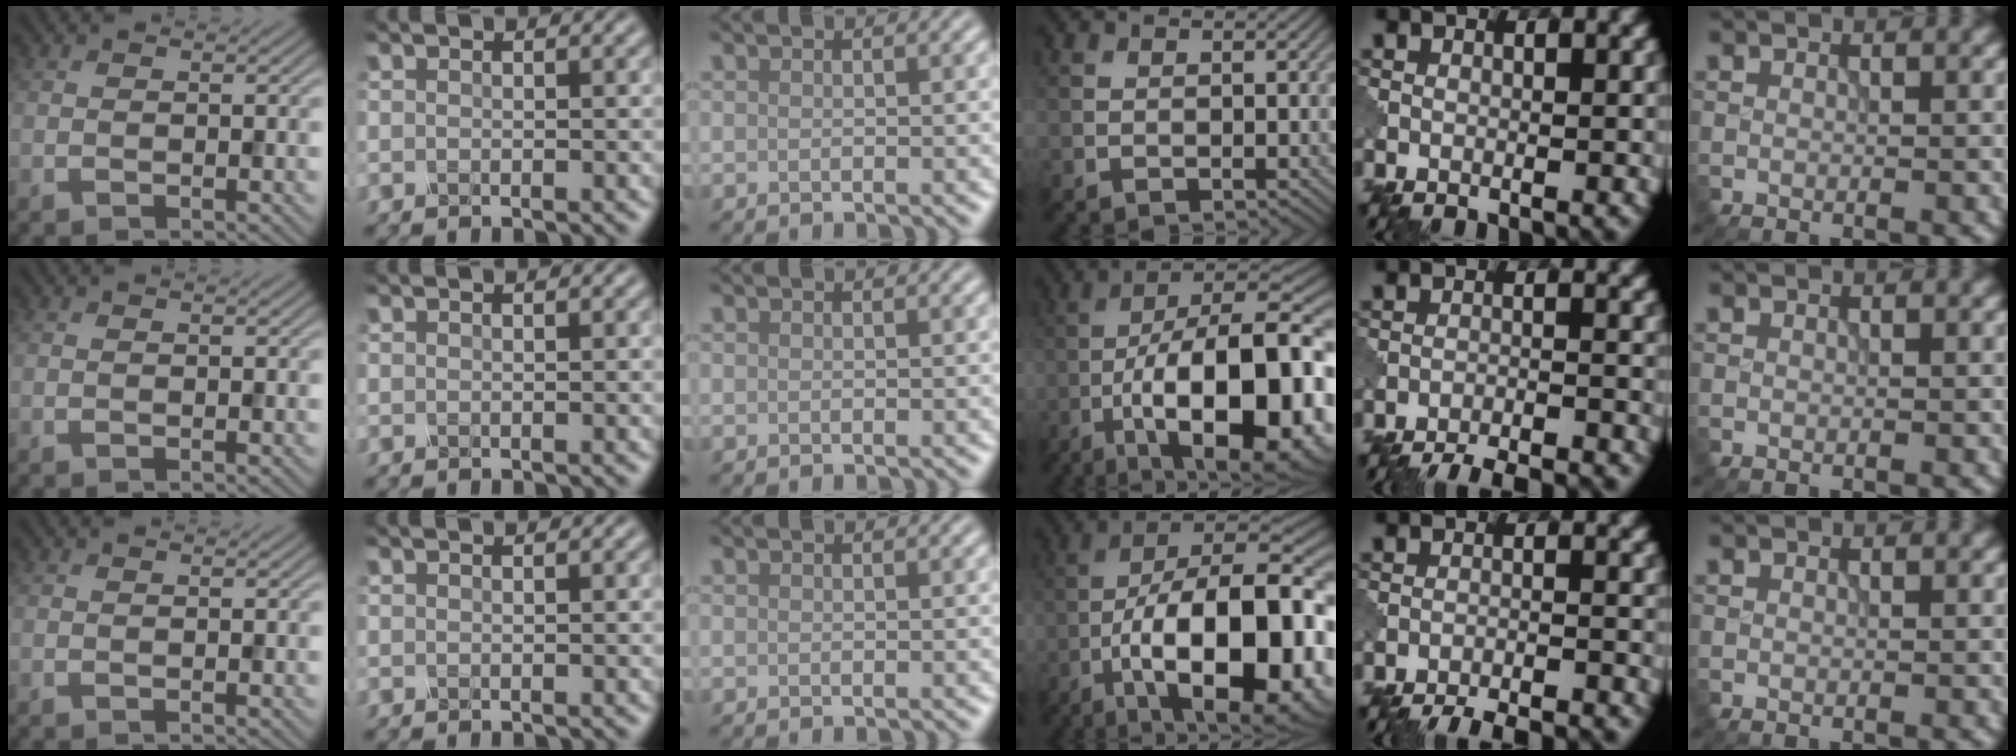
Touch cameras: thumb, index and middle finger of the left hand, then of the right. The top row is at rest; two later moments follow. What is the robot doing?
{"motion": "shake", "object": "sieve"}